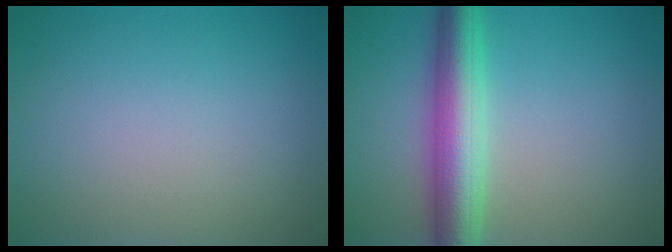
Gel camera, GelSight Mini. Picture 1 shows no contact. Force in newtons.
{"total": 6.5, "press": 6.5, "slide": 0.0}